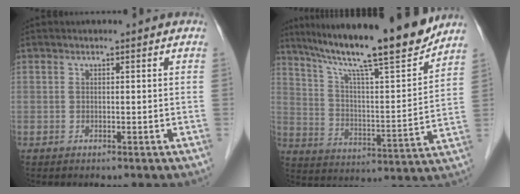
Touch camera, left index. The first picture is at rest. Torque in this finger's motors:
{"motor_torque": [0.35, -0.46, 0.66, 0.18]}